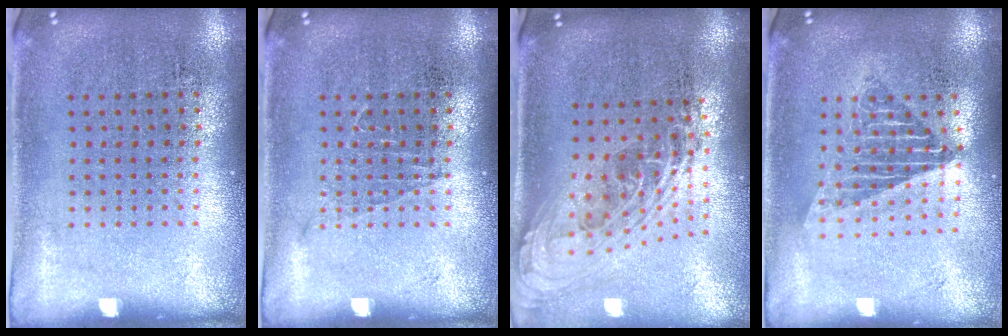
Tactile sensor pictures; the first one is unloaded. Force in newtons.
{"total": 0.5, "press": 0.5, "slide": 0.1}
{"total": 2.2, "press": 1.6, "slide": 1.4}
{"total": 1.5, "press": 1.3, "slide": 0.8}